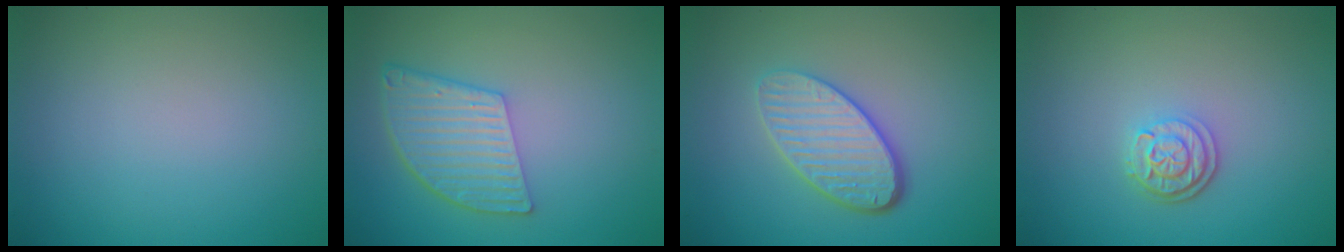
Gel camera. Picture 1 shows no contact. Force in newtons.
{"total": 5.6, "press": 4.3, "slide": 3.6}
{"total": 4.8, "press": 3.6, "slide": 3.3}
{"total": 2.5, "press": 2.1, "slide": 1.4}